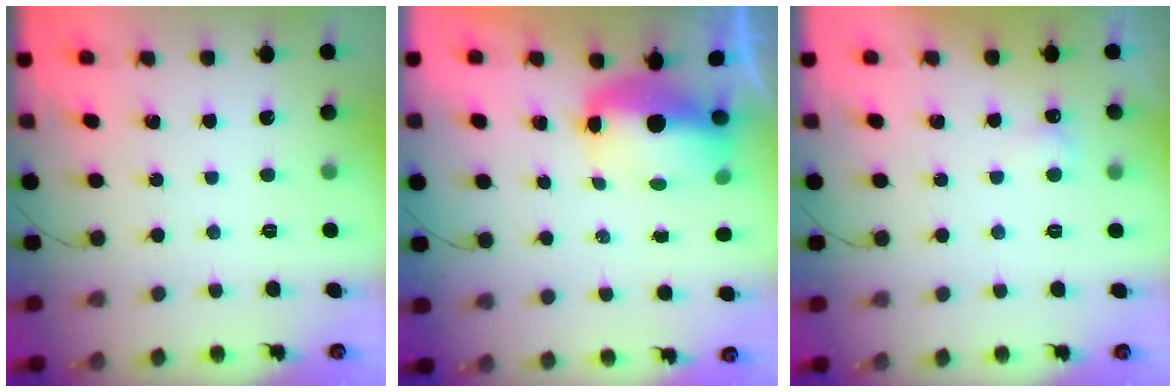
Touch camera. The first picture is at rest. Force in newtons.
{"total": 7.9, "press": 7.7, "slide": 1.8}
{"total": 2.2, "press": 2.2, "slide": 0.4}